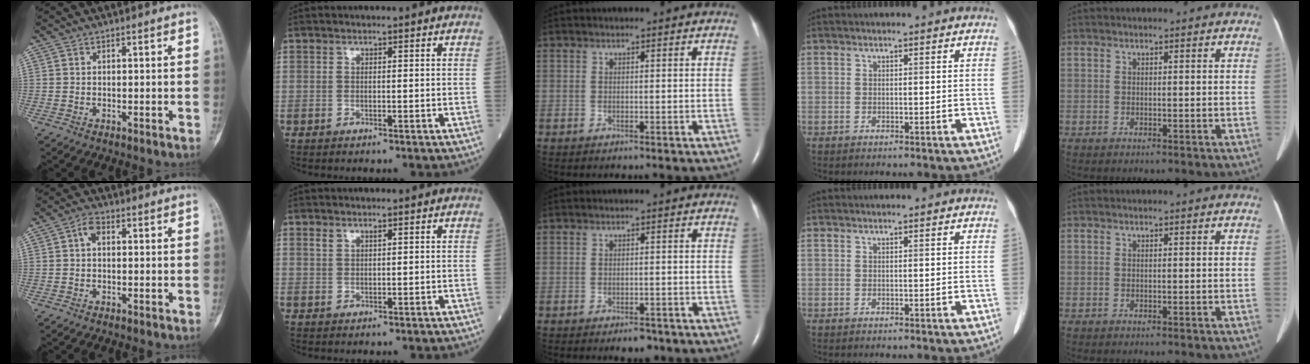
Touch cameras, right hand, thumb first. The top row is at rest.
{"thumb": {"total": 2.6, "force": [0.3, 1.7, 1.9], "torque": [-0.027, 0.008, -0.001]}, "index": {"total": 1.3, "force": [0.9, 0.5, 0.8], "torque": [-0.020, 0.010, 0.020]}, "middle": {"total": 2.4, "force": [-1.7, 1.0, 1.4], "torque": [-0.021, -0.001, -0.016]}}